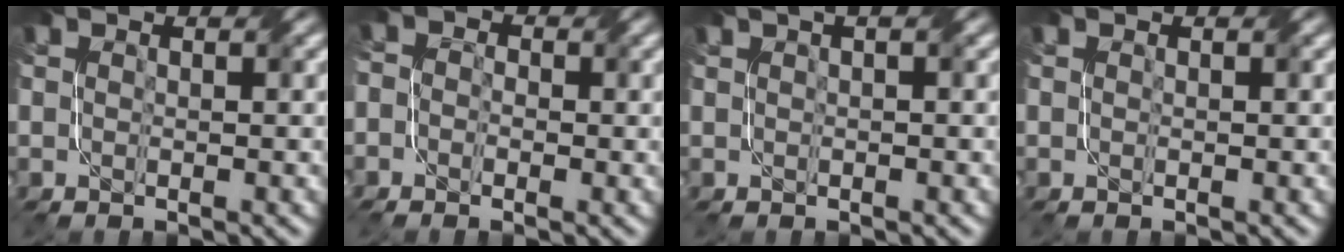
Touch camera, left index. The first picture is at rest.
{"total": 1.8, "force": [-0.4, 1.6, 0.8], "torque": [-0.007, 0.010, -0.019]}
{"total": 1.0, "force": [0.6, -0.1, 0.7], "torque": [-0.014, 0.004, 0.008]}
{"total": 0.0}